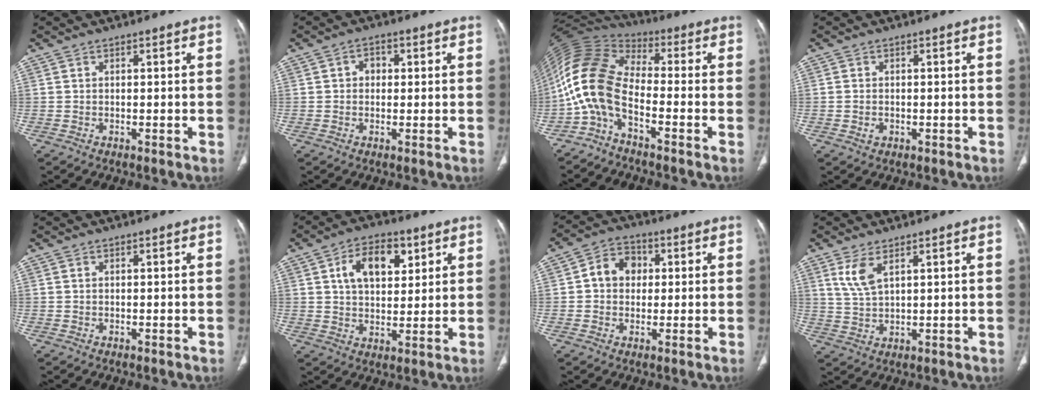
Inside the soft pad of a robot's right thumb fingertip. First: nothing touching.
{"total": 2.8, "force": [0.5, 2.3, 1.6], "torque": [-0.010, 0.007, 0.004]}
{"total": 12.0, "force": [-4.1, 6.0, 9.5], "torque": [-0.207, 0.063, -0.096]}
{"total": 1.5, "force": [-0.4, 1.2, 0.8], "torque": [-0.014, 0.004, -0.004]}
{"total": 0.0}
{"total": 10.9, "force": [4.2, 6.6, 7.7], "torque": [-0.095, -0.007, 0.069]}
{"total": 7.2, "force": [1.0, 5.9, 3.9], "torque": [-0.041, 0.013, 0.009]}
{"total": 4.8, "force": [2.6, 1.7, 3.7], "torque": [-0.081, -0.011, 0.065]}